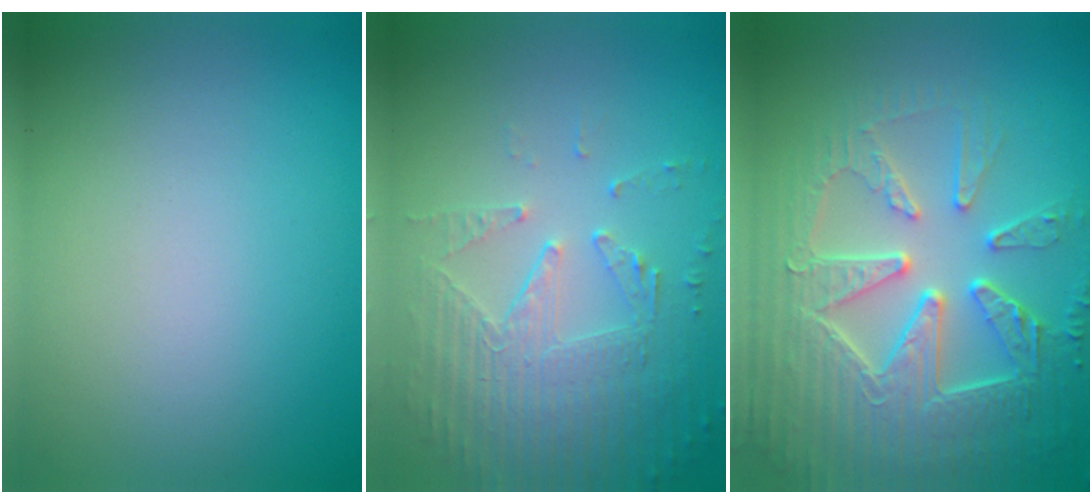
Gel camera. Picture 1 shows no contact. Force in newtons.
{"total": 5.8, "press": 3.7, "slide": 4.4}
{"total": 8.4, "press": 6.3, "slide": 5.7}